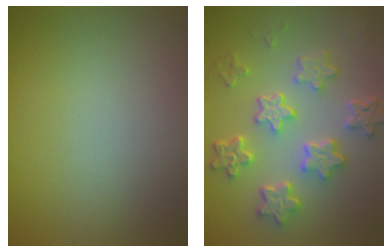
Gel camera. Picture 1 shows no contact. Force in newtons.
{"total": 5.9, "press": 4.7, "slide": 3.6}